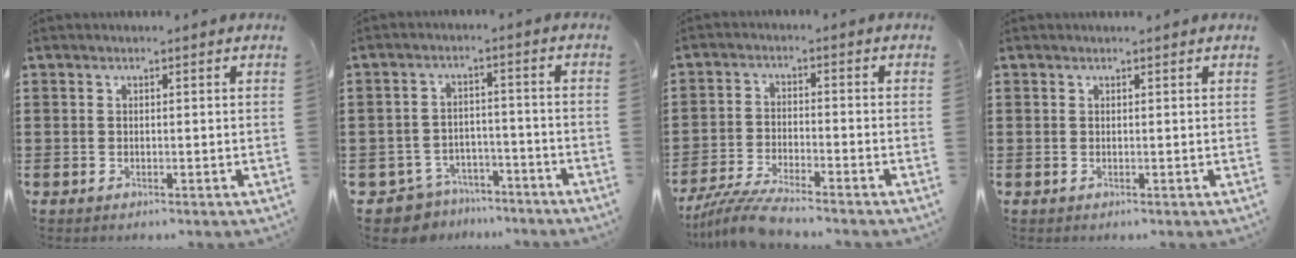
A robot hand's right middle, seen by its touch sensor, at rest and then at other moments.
{"total": 5.5, "force": [-5.4, 1.1, 0.3], "torque": [-0.031, 0.003, -0.114]}
{"total": 6.2, "force": [-5.7, -0.1, 2.4], "torque": [-0.064, -0.018, -0.112]}
{"total": 0.0}